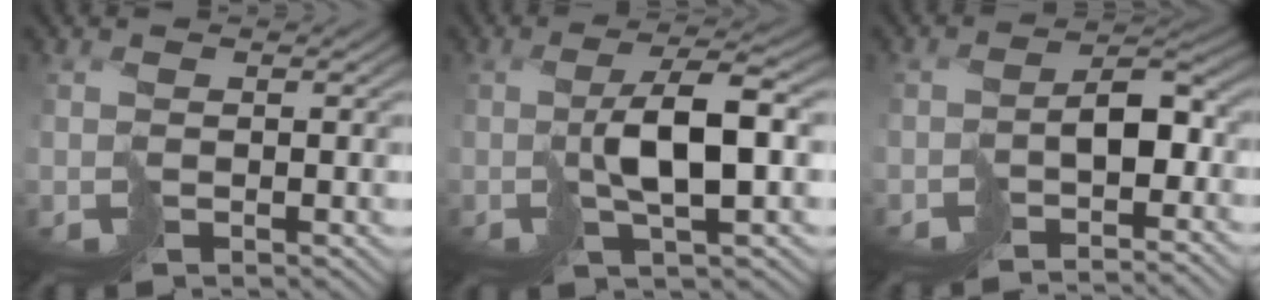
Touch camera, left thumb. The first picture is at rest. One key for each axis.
{"total": 5.3, "fx": 0.8, "fy": 1.0, "fz": 5.1, "tx": -0.095, "ty": 0.012, "tz": 0.020}
{"total": 4.7, "fx": -3.1, "fy": 1.6, "fz": 3.2, "tx": -0.035, "ty": -0.001, "tz": -0.055}